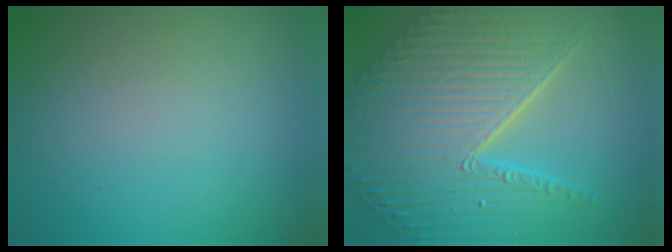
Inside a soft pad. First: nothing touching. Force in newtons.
{"total": 10.8, "press": 7.3, "slide": 8.0}